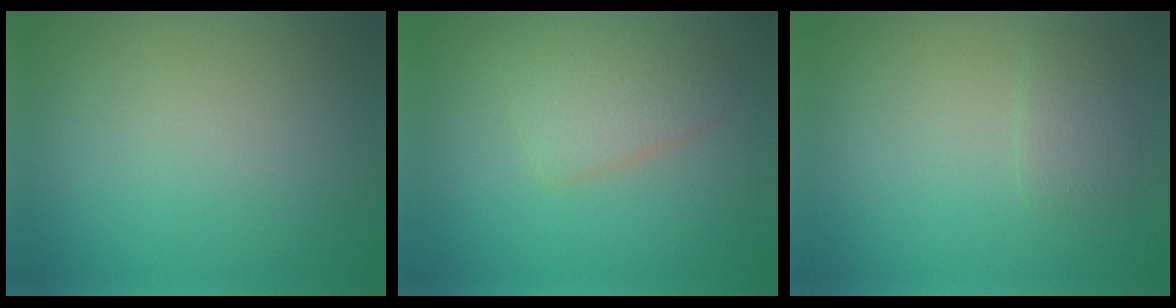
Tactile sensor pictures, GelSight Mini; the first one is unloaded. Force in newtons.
{"total": 3.2, "press": 3.2, "slide": 0.2}
{"total": 1.5, "press": 1.5, "slide": 0.0}